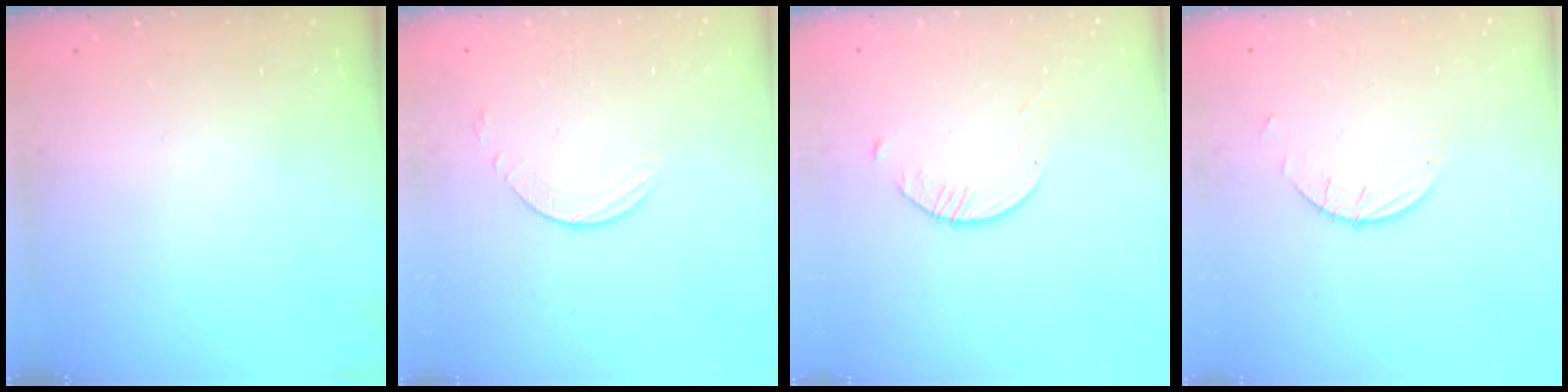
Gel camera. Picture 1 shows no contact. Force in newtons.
{"total": 4.8, "press": 4.8, "slide": 0.5}
{"total": 2.6, "press": 2.6, "slide": 0.3}
{"total": 1.9, "press": 1.9, "slide": 0.1}